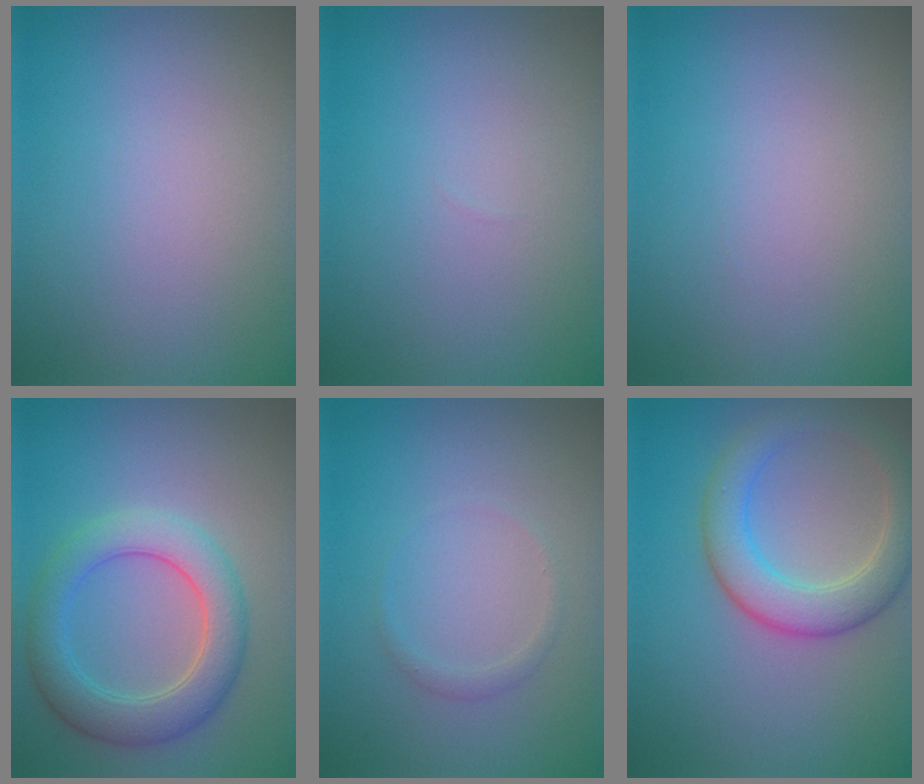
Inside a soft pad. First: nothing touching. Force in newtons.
{"total": 0.0}
{"total": 0.0}
{"total": 5.1, "press": 5.1, "slide": 0.2}
{"total": 0.8, "press": 0.8, "slide": 0.1}
{"total": 5.1, "press": 5.1, "slide": 0.4}